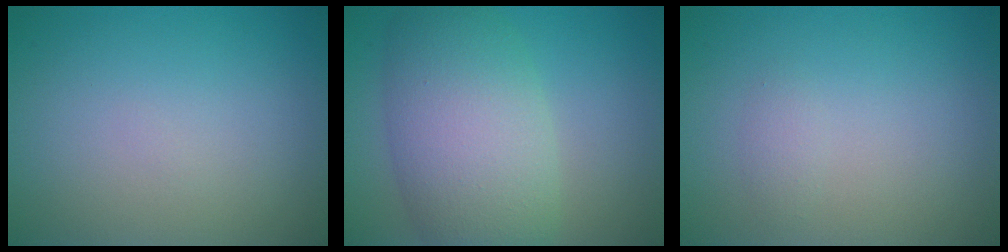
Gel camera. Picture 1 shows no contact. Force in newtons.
{"total": 8.6, "press": 8.6, "slide": 0.4}
{"total": 0.8, "press": 0.8, "slide": 0.0}